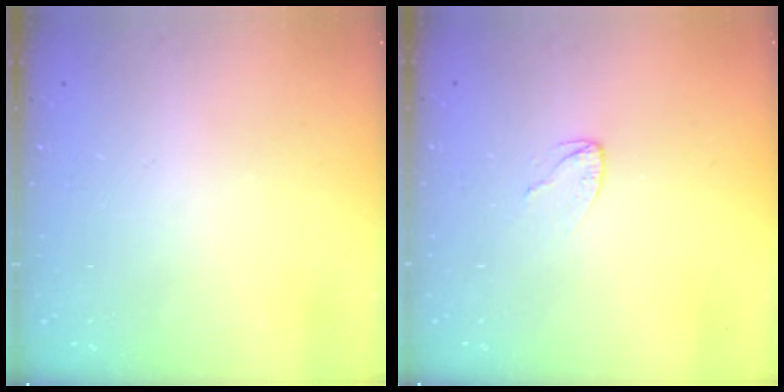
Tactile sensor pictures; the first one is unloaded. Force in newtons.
{"total": 2.4, "press": 2.4, "slide": 0.2}